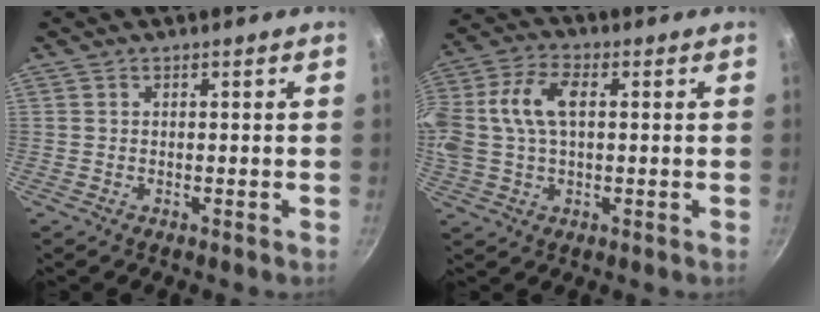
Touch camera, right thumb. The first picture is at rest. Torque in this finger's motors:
{"motor_torque": [2.51, 2.50, 1.36, -0.93, 0.44]}